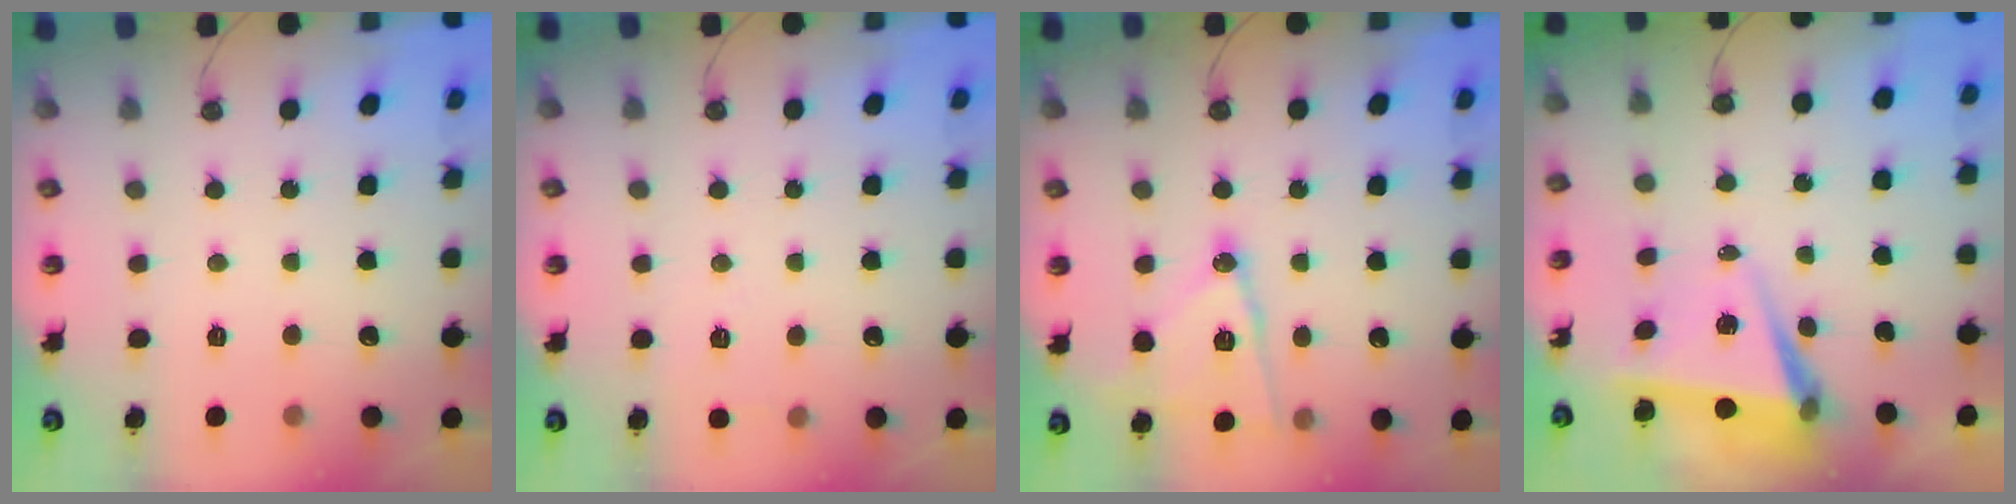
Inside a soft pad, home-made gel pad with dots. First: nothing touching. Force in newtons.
{"total": 3.9, "press": 2.5, "slide": 3.0}
{"total": 14.0, "press": 14.0, "slide": 0.8}
{"total": 7.4, "press": 5.8, "slide": 4.6}